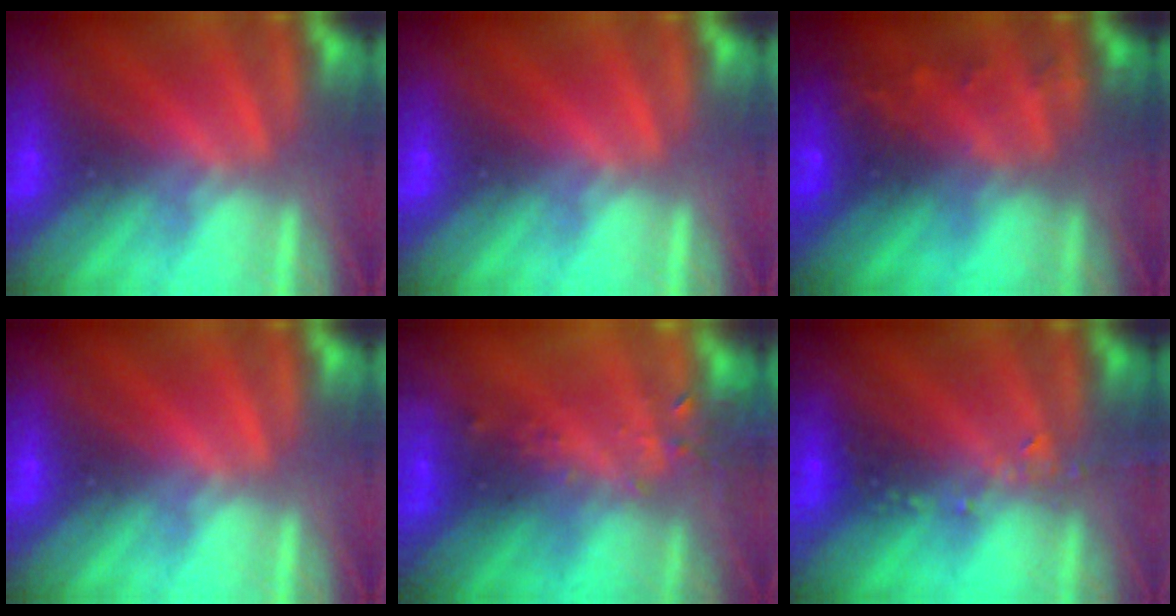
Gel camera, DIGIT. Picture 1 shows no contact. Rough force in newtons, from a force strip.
{"total": 0.0}
{"total": 7.5}
{"total": 0.0}
{"total": 8.6}
{"total": 2.4}